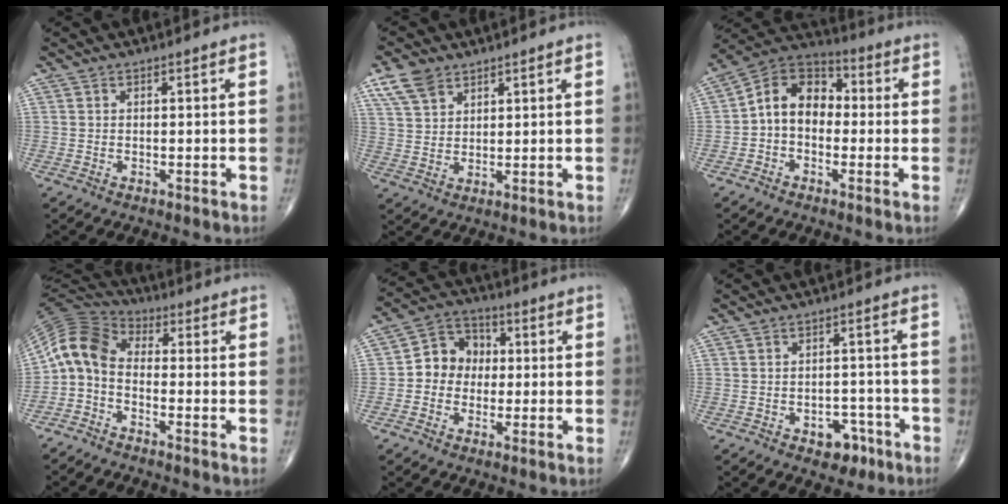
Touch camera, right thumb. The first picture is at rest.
{"total": 6.4, "force": [4.1, 3.9, 2.9], "torque": [-0.049, -0.012, 0.088]}
{"total": 11.0, "force": [-0.7, 8.2, 7.3], "torque": [-0.096, 0.040, -0.031]}
{"total": 8.6, "force": [-1.7, 5.6, 6.3], "torque": [-0.118, 0.043, -0.056]}
{"total": 8.6, "force": [-0.1, 7.6, 4.1], "torque": [-0.035, 0.028, -0.017]}
{"total": 5.4, "force": [-3.0, 3.7, 2.7], "torque": [-0.009, 0.028, -0.036]}